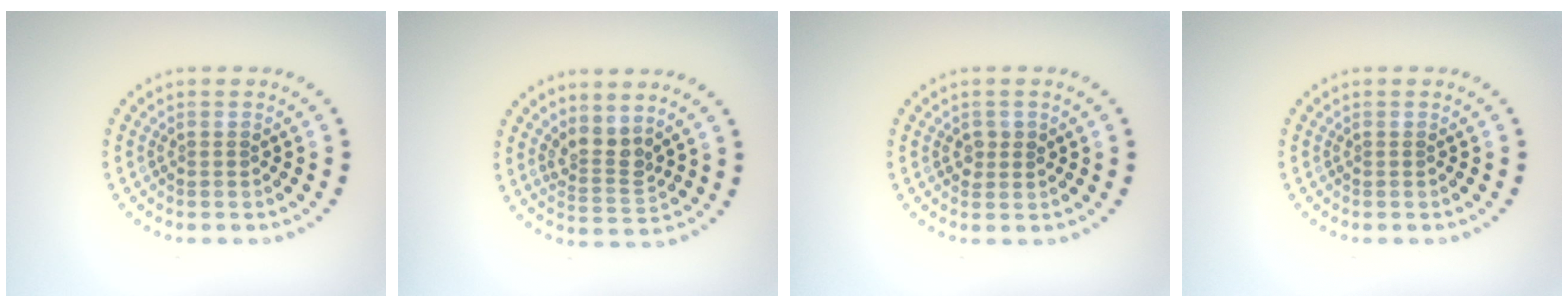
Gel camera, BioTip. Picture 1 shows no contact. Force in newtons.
{"total": 2.5, "press": 1.9, "slide": 1.7}
{"total": 1.4, "press": 1.3, "slide": 0.4}
{"total": 0.0}